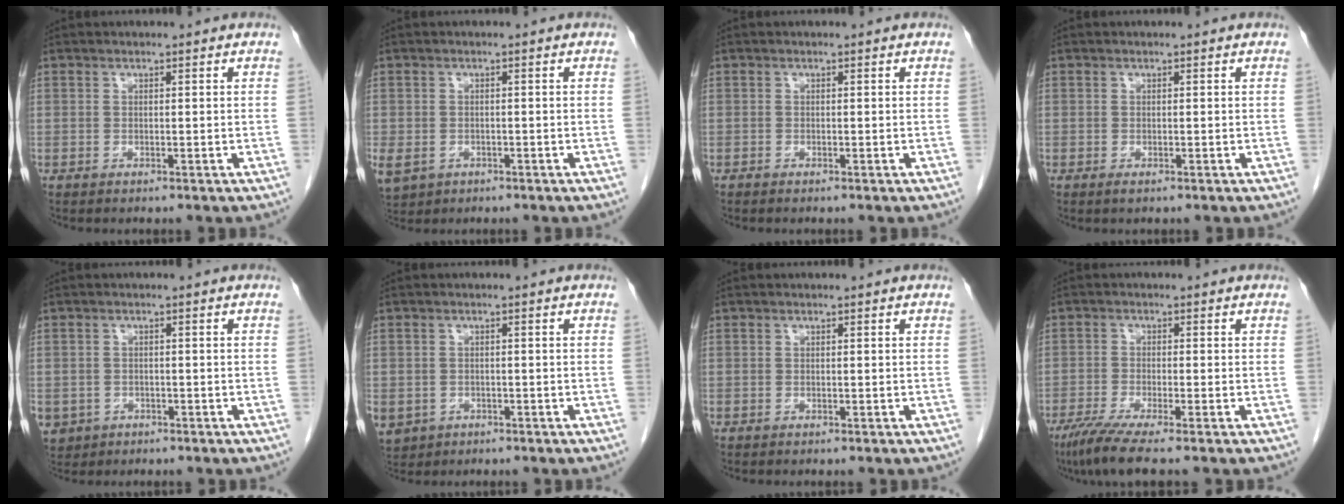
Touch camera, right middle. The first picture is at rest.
{"total": 9.0, "force": [-3.7, 7.3, 3.8], "torque": [-0.115, -0.005, -0.050]}
{"total": 0.0}
{"total": 0.5, "force": [-0.3, 0.2, 0.4], "torque": [-0.006, -0.001, -0.003]}
{"total": 5.4, "force": [-2.5, 4.6, 1.2], "torque": [-0.026, 0.003, -0.036]}
{"total": 7.1, "force": [-3.0, 6.0, 2.2], "torque": [-0.065, -0.001, -0.040]}
{"total": 0.0}
{"total": 6.0, "force": [-4.4, -0.3, 4.0], "torque": [-0.072, -0.019, -0.083]}